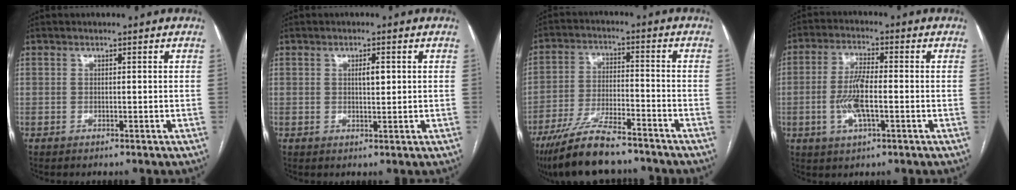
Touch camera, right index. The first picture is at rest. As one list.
[{"total": 2.1, "force": [0.5, 0.7, 1.9], "torque": [-0.031, 0.000, 0.008]}, {"total": 12.8, "force": [-10.6, 2.1, 6.8], "torque": [-0.126, -0.022, -0.183]}, {"total": 7.3, "force": [-1.5, 1.9, 6.9], "torque": [-0.145, 0.001, -0.030]}]